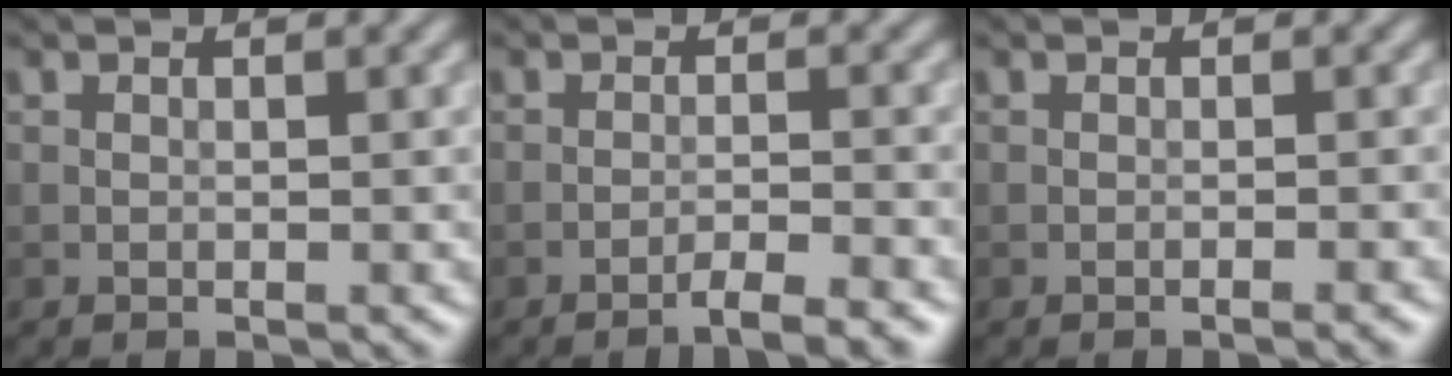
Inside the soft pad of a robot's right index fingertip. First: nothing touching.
{"total": 2.7, "force": [-2.0, 0.3, 1.8], "torque": [-0.022, 0.007, -0.042]}
{"total": 0.9, "force": [-0.5, 0.1, 0.7], "torque": [-0.005, 0.000, -0.013]}